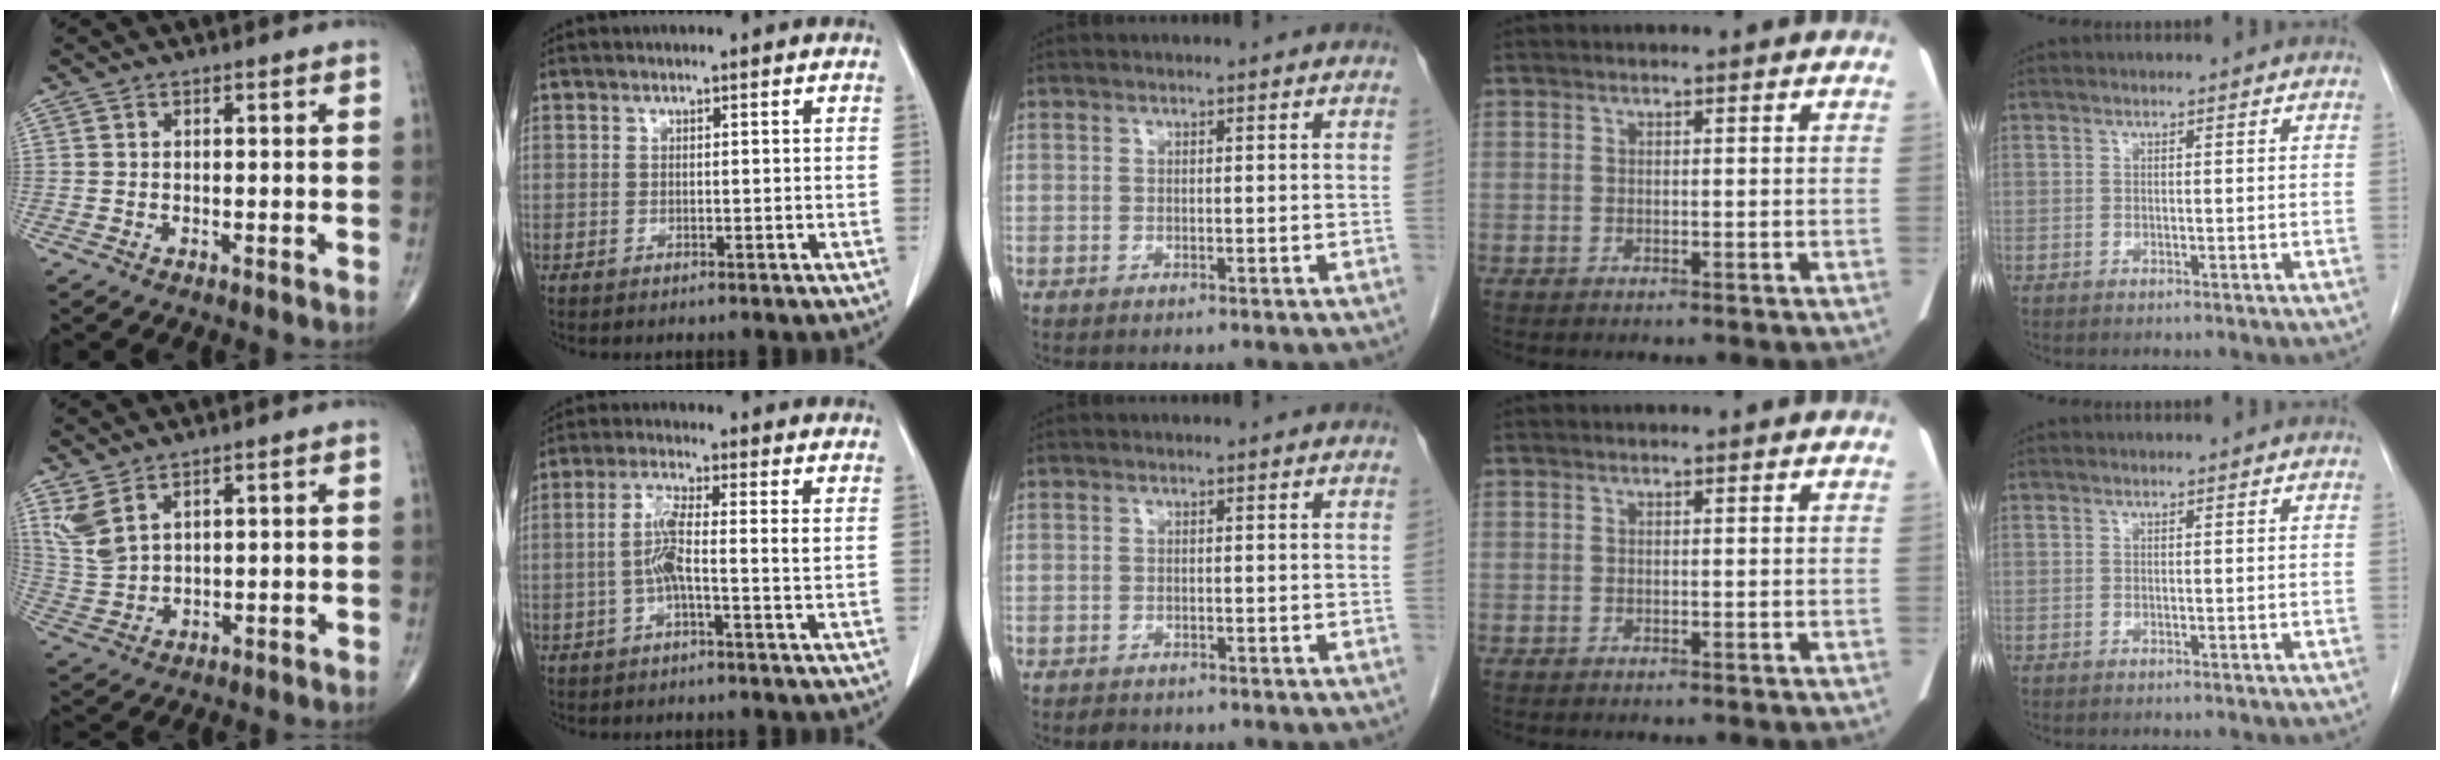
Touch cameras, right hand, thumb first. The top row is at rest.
{"thumb": {"total": 6.0, "force": [3.9, 2.6, 3.7], "torque": [-0.081, -0.015, 0.094]}, "index": {"total": 5.2, "force": [-0.4, 0.2, 5.2], "torque": [-0.103, 0.010, -0.012]}, "middle": {"total": 1.2, "force": [-1.0, 0.6, 0.2], "torque": [-0.011, -0.001, -0.015]}}